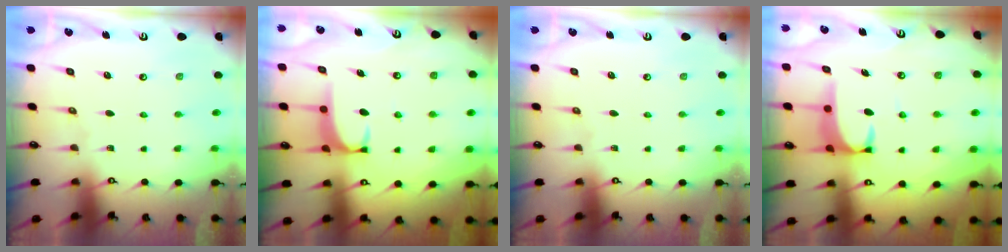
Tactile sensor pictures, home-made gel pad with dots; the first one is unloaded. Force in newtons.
{"total": 1.8, "press": 1.8, "slide": 0.5}
{"total": 0.0}
{"total": 2.9, "press": 2.8, "slide": 0.7}